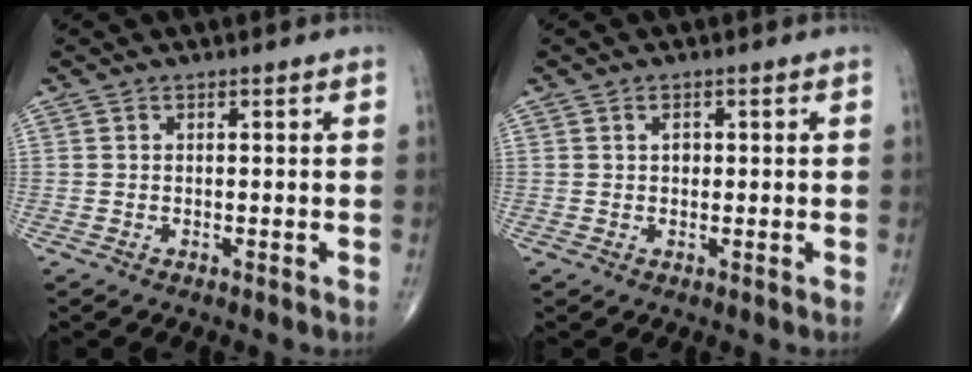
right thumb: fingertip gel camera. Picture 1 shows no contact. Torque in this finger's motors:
{"motor_torque": [-0.27, 0.10, -0.19, -0.33, 0.05]}